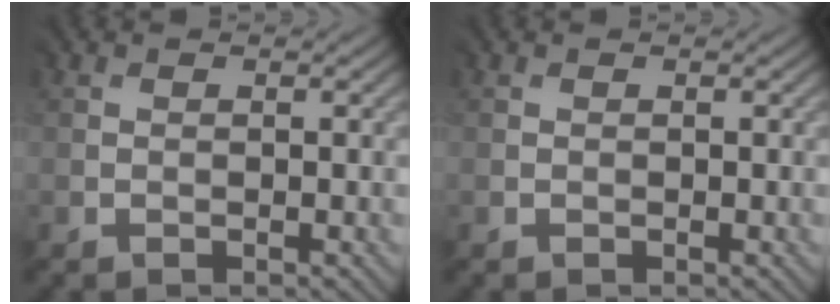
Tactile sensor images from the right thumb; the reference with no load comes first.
{"total": 0.0}